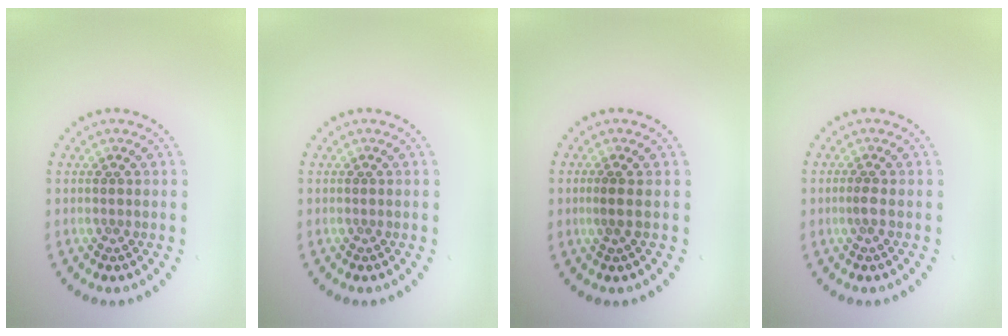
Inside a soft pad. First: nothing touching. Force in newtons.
{"total": 0.0}
{"total": 0.9, "press": 0.6, "slide": 0.6}
{"total": 0.9, "press": 0.6, "slide": 0.7}